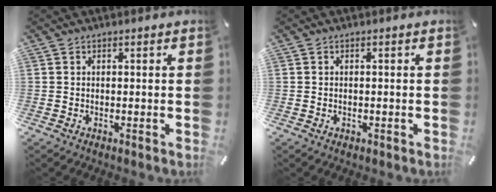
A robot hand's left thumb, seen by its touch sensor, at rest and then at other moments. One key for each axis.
{"total": 0.7, "fx": -0.2, "fy": 0.5, "fz": 0.4, "tx": -0.008, "ty": 0.002, "tz": -0.005}